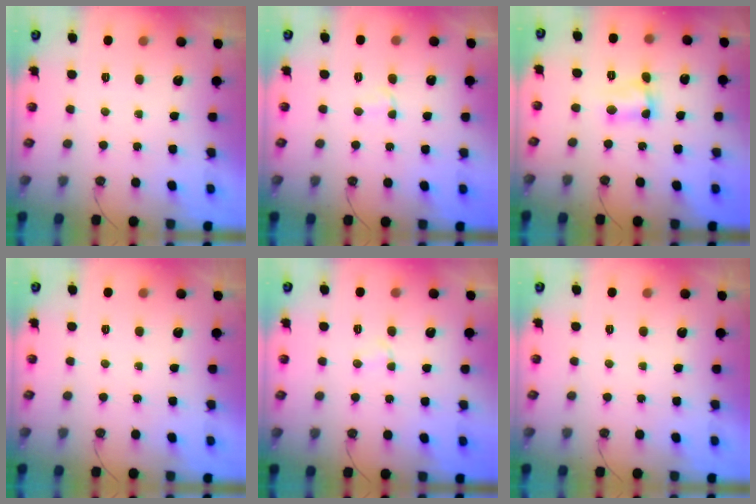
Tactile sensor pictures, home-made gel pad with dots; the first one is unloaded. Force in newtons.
{"total": 2.8, "press": 2.7, "slide": 0.3}
{"total": 4.2, "press": 3.5, "slide": 2.3}
{"total": 0.0}
{"total": 2.3, "press": 2.3, "slide": 0.3}
{"total": 0.0}